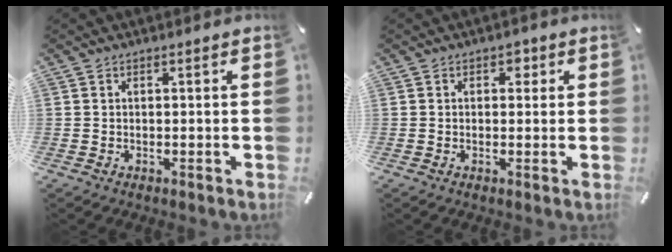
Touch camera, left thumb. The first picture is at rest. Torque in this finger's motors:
{"motor_torque": [0.16, 0.44, 0.21, -0.23, 0.00]}